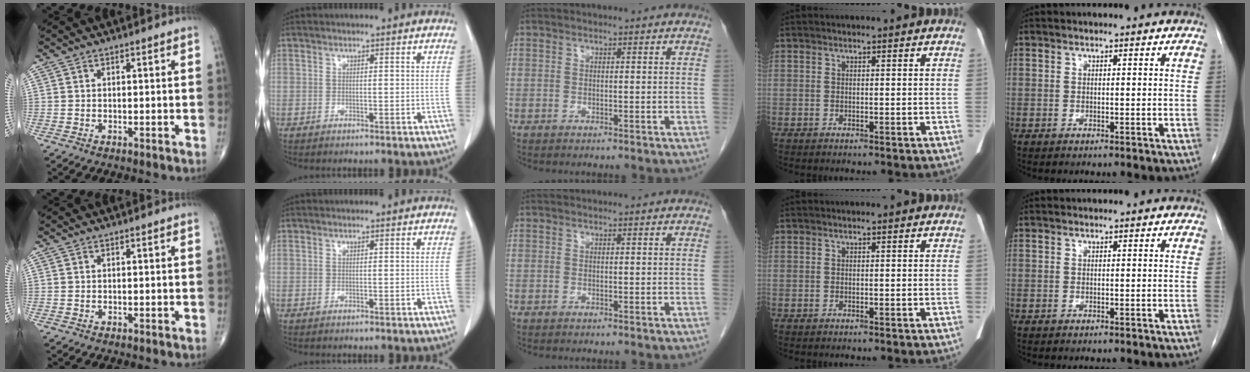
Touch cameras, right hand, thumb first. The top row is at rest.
{}